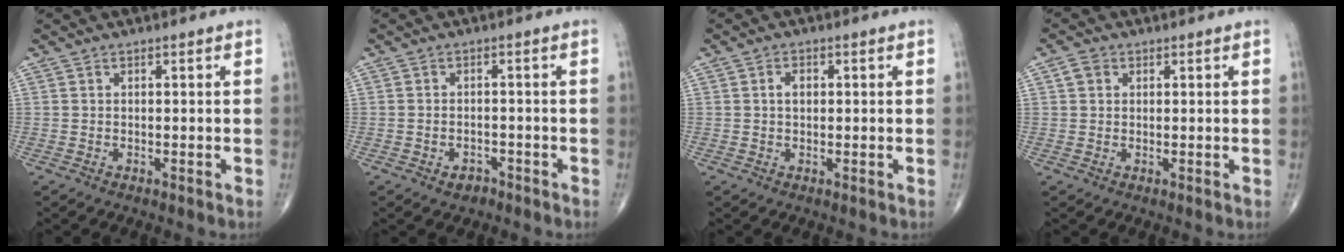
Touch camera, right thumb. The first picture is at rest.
{"total": 2.4, "force": [-1.5, 1.6, 0.9], "torque": [-0.009, 0.011, -0.018]}
{"total": 2.3, "force": [0.4, 1.6, 1.7], "torque": [-0.026, 0.006, 0.004]}
{"total": 2.3, "force": [0.8, 1.9, 1.1], "torque": [-0.015, 0.004, 0.012]}